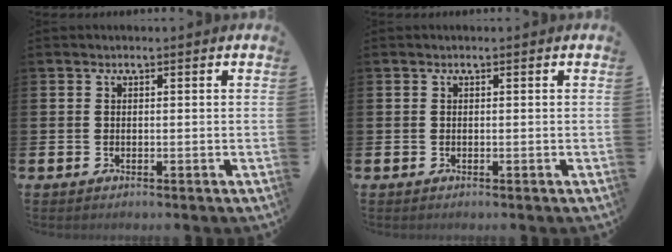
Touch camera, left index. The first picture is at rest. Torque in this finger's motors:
{"motor_torque": [-0.03, 0.01, 0.00, 0.01]}